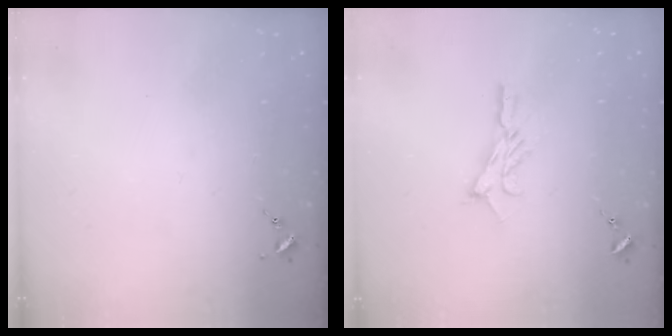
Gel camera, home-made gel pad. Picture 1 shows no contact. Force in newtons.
{"total": 8.3, "press": 8.3, "slide": 0.6}